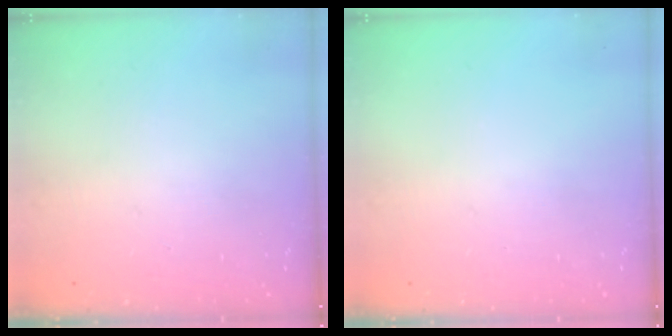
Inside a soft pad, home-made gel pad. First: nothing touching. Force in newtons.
{"total": 0.0}